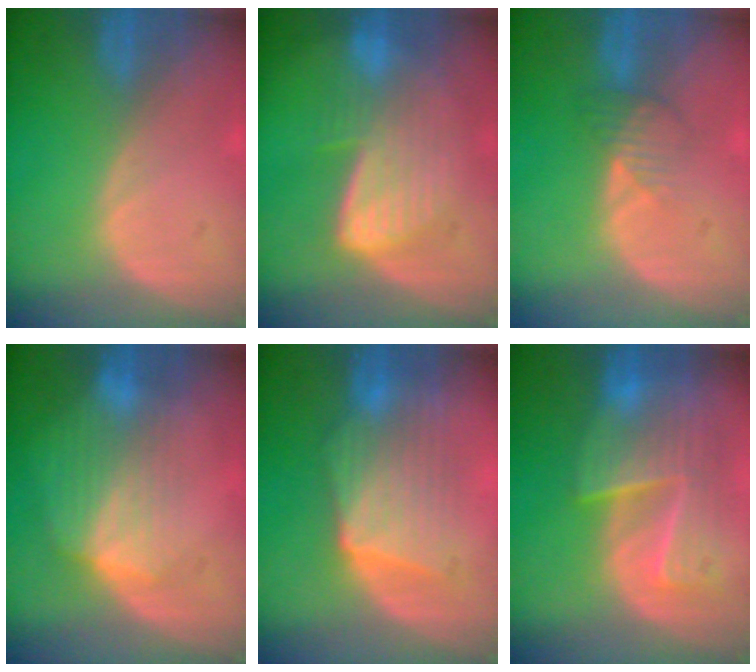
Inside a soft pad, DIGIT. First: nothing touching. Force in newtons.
{"total": 7.1, "press": 7.0, "slide": 1.1}
{"total": 2.7, "press": 2.7, "slide": 0.3}
{"total": 7.4, "press": 6.7, "slide": 3.0}
{"total": 7.9, "press": 7.9, "slide": 0.9}
{"total": 9.3, "press": 8.3, "slide": 4.2}